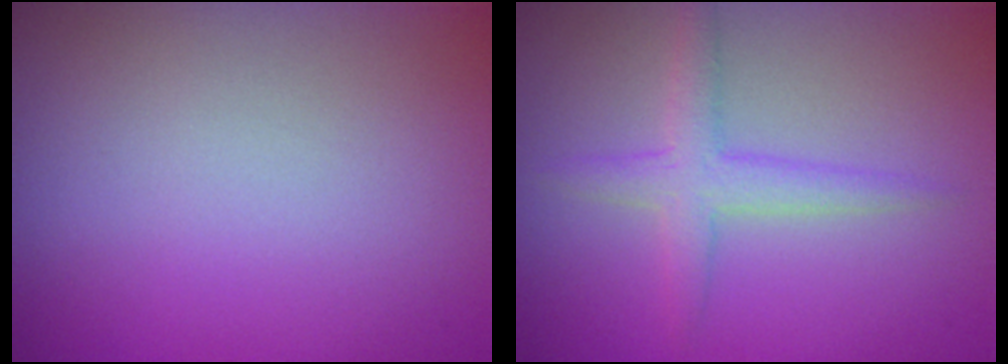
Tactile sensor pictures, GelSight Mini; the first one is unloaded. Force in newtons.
{"total": 2.7, "press": 2.7, "slide": 0.1}